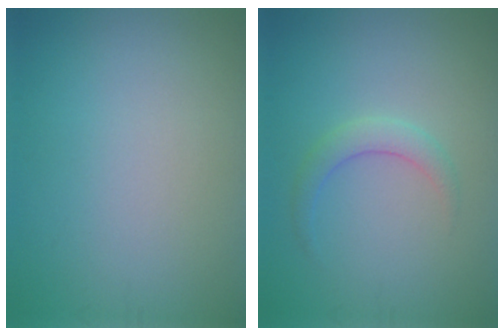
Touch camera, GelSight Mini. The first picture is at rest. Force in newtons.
{"total": 2.0, "press": 2.0, "slide": 0.1}